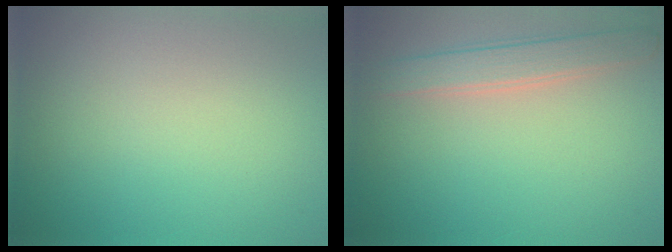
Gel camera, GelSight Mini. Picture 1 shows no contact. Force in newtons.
{"total": 2.6, "press": 2.6, "slide": 0.2}